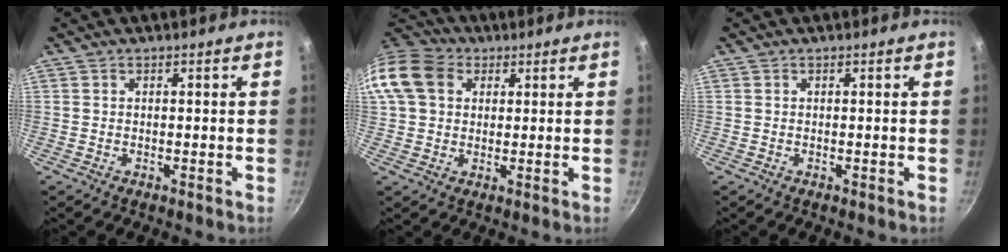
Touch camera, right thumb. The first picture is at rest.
{"total": 13.4, "force": [3.7, 10.5, 7.5], "torque": [-0.140, 0.022, 0.054]}
{"total": 0.0}